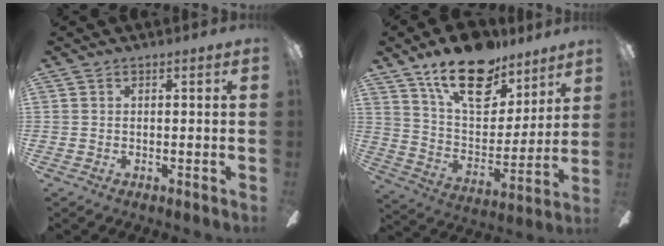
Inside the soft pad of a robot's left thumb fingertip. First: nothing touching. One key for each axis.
{"total": 21.2, "fx": 14.8, "fy": 10.4, "fz": 11.1, "tx": -0.178, "ty": -0.089, "tz": 0.260}